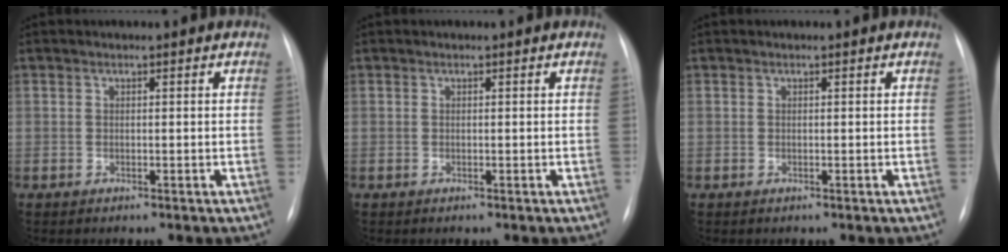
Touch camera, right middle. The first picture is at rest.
{"total": 0.0}
{"total": 0.0}